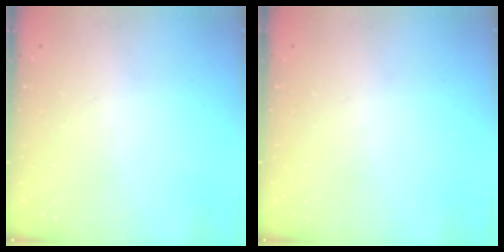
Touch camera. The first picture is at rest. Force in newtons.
{"total": 0.0}